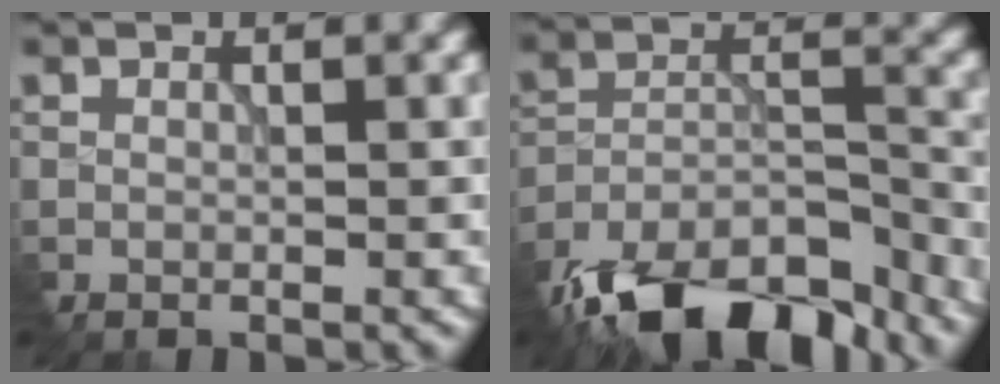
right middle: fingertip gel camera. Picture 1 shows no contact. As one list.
[{"total": 12.8, "force": [-10.7, 4.5, 5.4], "torque": [-0.112, -0.001, -0.176]}]